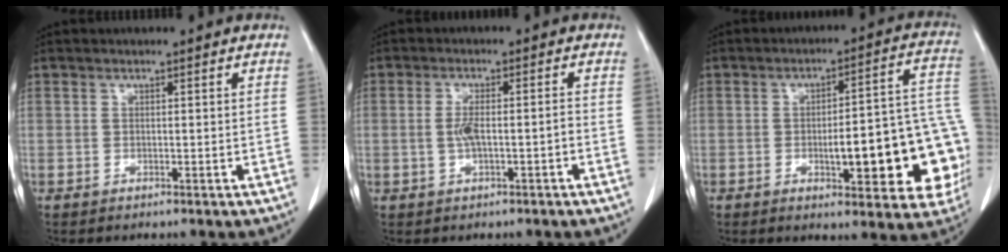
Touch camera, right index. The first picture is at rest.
{"total": 3.8, "force": [-0.8, 0.9, 3.6], "torque": [-0.076, 0.005, -0.012]}
{"total": 18.6, "force": [-4.1, 4.5, 17.6], "torque": [-0.140, 0.041, -0.036]}